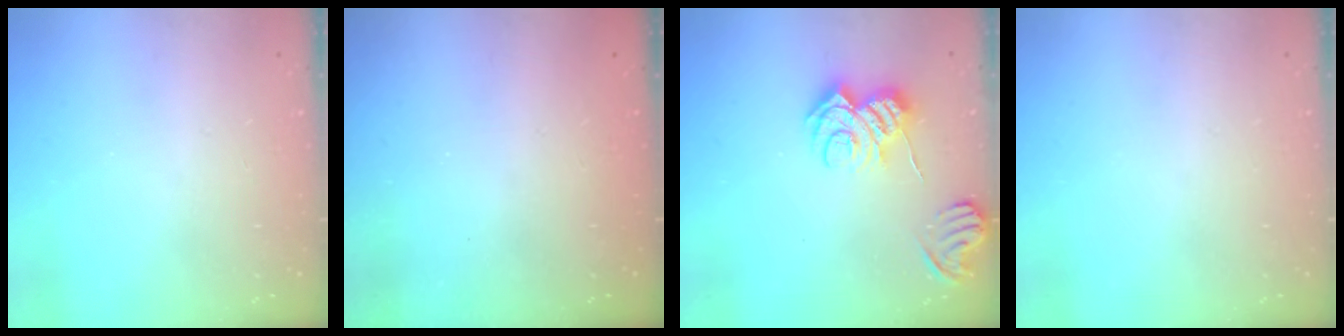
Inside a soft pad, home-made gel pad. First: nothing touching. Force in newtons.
{"total": 2.3, "press": 2.2, "slide": 0.8}
{"total": 8.8, "press": 8.7, "slide": 1.0}
{"total": 0.0}